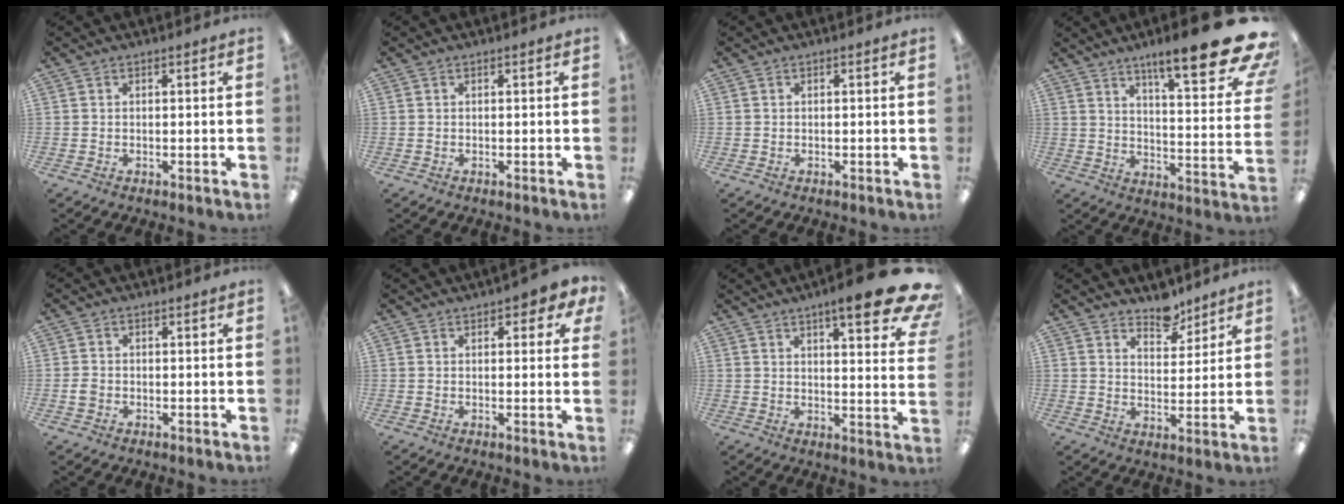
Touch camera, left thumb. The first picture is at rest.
{"total": 0.0}
{"total": 0.0}
{"total": 19.5, "force": [13.0, 4.0, 14.0], "torque": [-0.195, -0.098, 0.202]}
{"total": 1.8, "force": [-0.4, 1.5, 1.0], "torque": [-0.017, 0.004, -0.008]}
{"total": 3.3, "force": [2.0, 1.3, 2.3], "torque": [-0.026, -0.005, 0.030]}
{"total": 13.2, "force": [8.6, 2.6, 9.7], "torque": [-0.123, -0.056, 0.132]}
{"total": 7.3, "force": [6.2, 3.2, 2.1], "torque": [-0.010, -0.045, 0.110]}